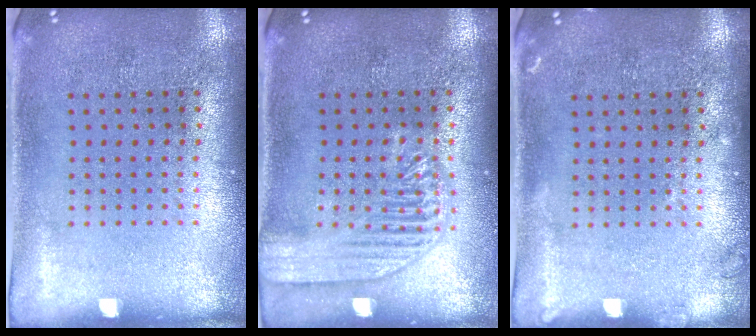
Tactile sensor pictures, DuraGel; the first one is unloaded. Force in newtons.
{"total": 1.8, "press": 1.8, "slide": 0.3}
{"total": 0.9, "press": 0.9, "slide": 0.2}